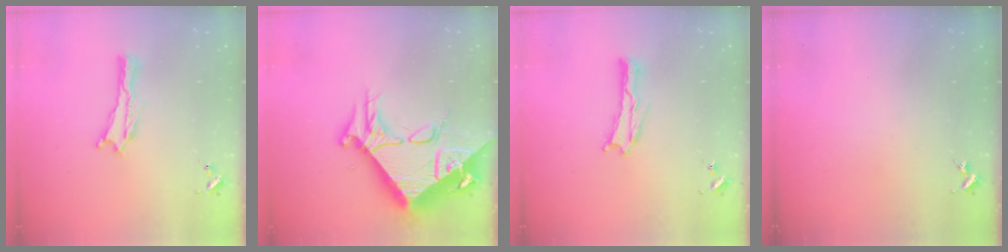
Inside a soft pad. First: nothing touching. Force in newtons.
{"total": 17.0, "press": 16.9, "slide": 1.6}
{"total": 0.0}
{"total": 0.0}